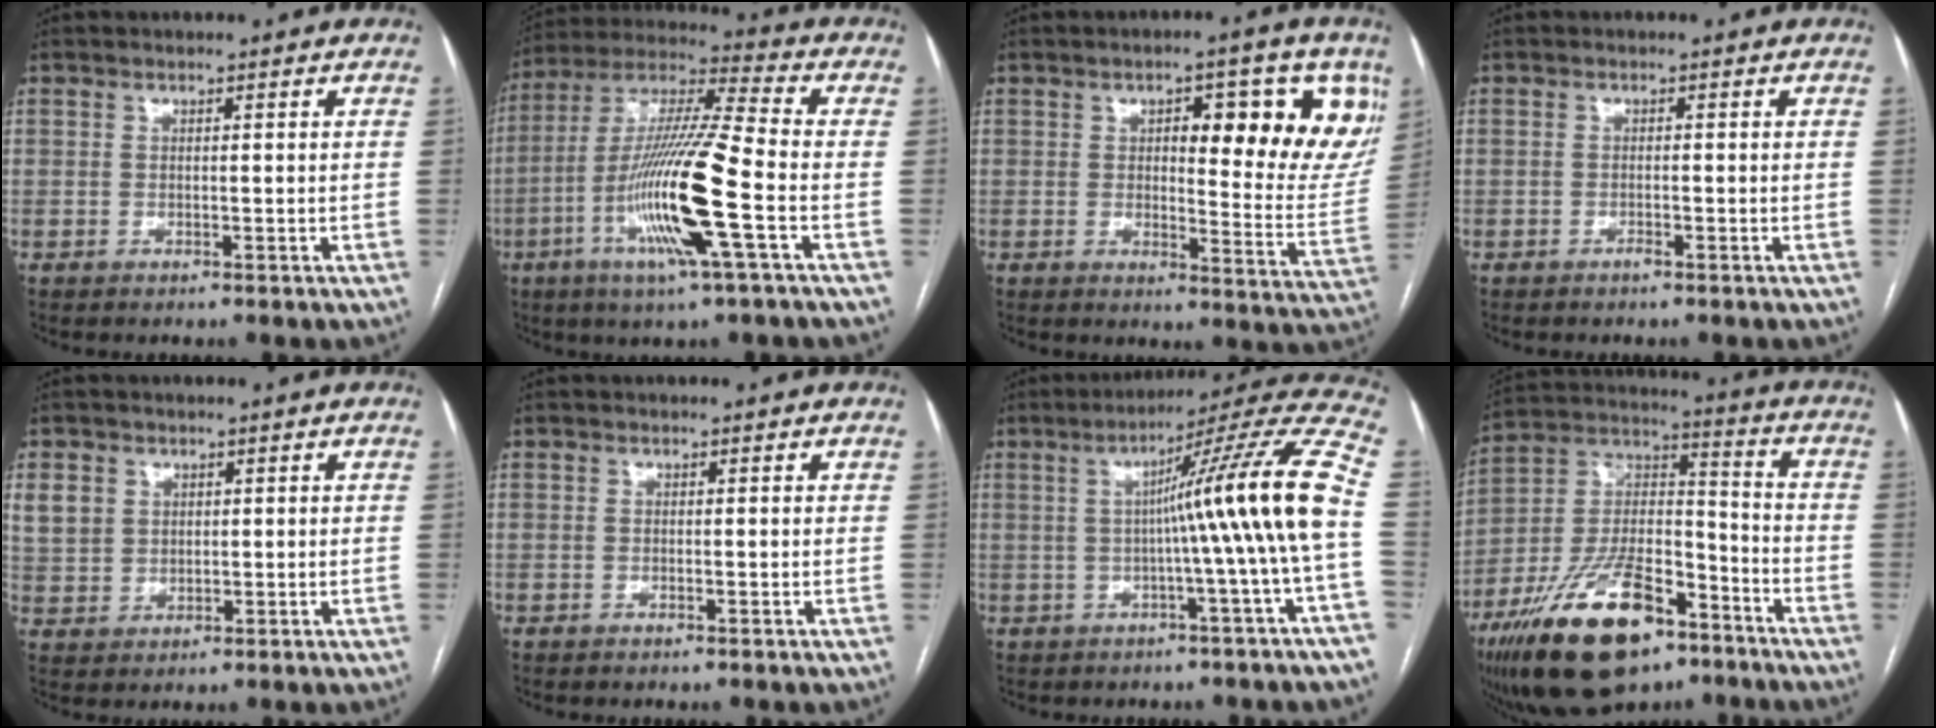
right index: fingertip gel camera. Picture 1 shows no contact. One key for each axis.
{"total": 17.3, "fx": -5.2, "fy": 0.1, "fz": 16.5, "tx": -0.328, "ty": -0.012, "tz": -0.104}
{"total": 15.2, "fx": 6.2, "fy": 4.5, "fz": 13.1, "tx": -0.144, "ty": -0.003, "tz": 0.076}
{"total": 0.6, "fx": -0.5, "fy": 0.1, "fz": 0.3, "tx": -0.007, "ty": 0.000, "tz": -0.007}
{"total": 7.0, "fx": 2.6, "fy": 6.1, "fz": 2.4, "tx": -0.064, "ty": 0.013, "tz": 0.063}
{"total": 0.0}
{"total": 15.8, "fx": -0.6, "fy": -2.6, "fz": 15.6, "tx": -0.200, "ty": 0.021, "tz": -0.016}
{"total": 22.2, "fx": -14.0, "fy": 8.9, "fz": 14.9, "tx": -0.293, "ty": 0.009, "tz": -0.242}